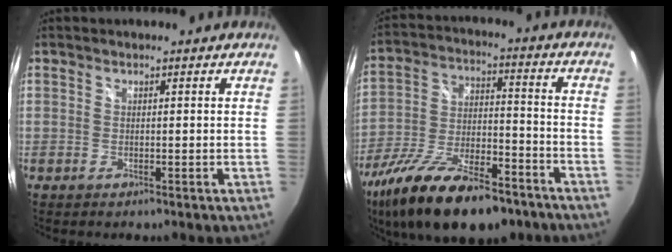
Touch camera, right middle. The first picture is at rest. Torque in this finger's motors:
{"motor_torque": [1.18, -0.96, 0.38, 0.20]}